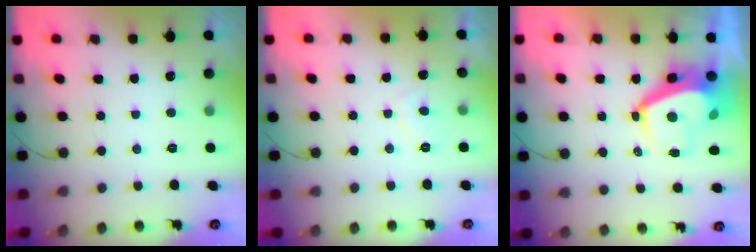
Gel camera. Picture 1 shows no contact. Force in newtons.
{"total": 2.3, "press": 2.2, "slide": 0.8}
{"total": 6.4, "press": 6.4, "slide": 0.6}